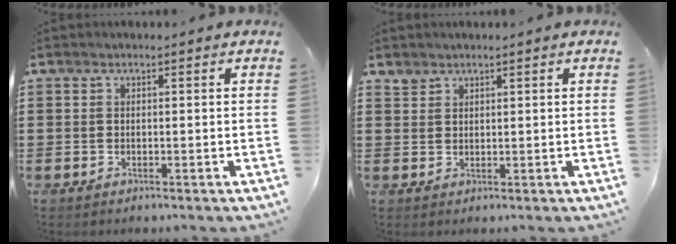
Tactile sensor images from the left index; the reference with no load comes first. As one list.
[{"total": 1.7, "force": [1.5, 0.7, 0.0], "torque": [-0.004, 0.000, 0.031]}]